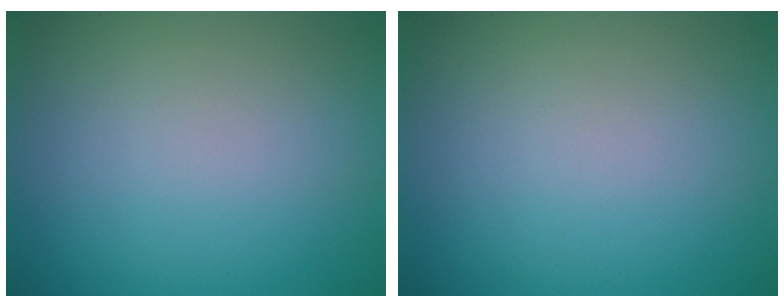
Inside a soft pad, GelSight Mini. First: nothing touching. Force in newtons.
{"total": 0.0}